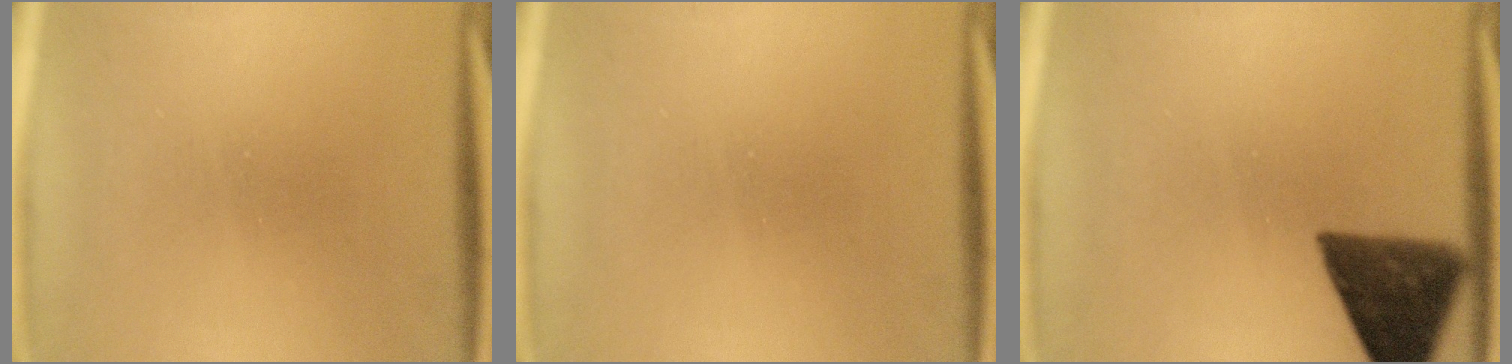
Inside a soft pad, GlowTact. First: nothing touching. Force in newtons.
{"total": 0.0}
{"total": 10.4}